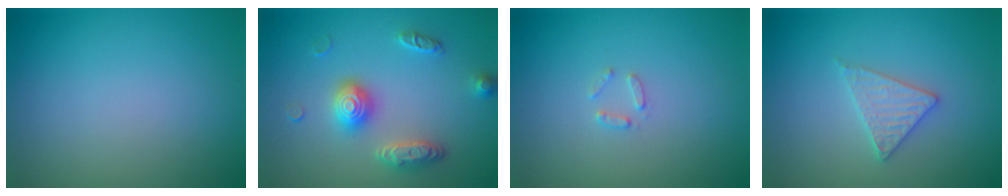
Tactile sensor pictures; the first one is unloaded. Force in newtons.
{"total": 3.1, "press": 3.1, "slide": 0.3}
{"total": 1.0, "press": 1.0, "slide": 0.2}
{"total": 2.4, "press": 2.4, "slide": 0.3}